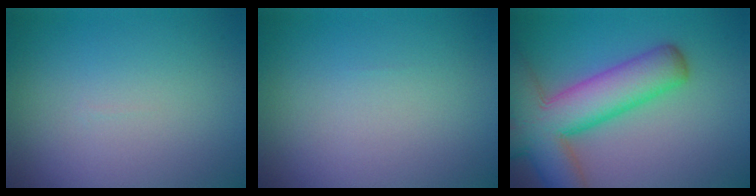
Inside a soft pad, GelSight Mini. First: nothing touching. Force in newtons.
{"total": 0.0}
{"total": 10.0, "press": 10.0, "slide": 0.6}